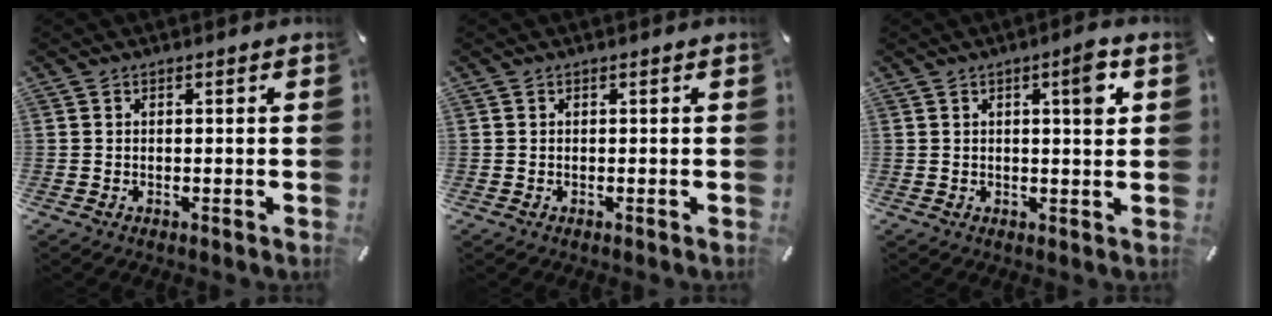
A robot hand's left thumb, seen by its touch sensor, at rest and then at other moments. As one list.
[{"total": 0.0}, {"total": 6.0, "force": [2.0, 1.1, 5.5], "torque": [-0.070, -0.012, 0.022]}]